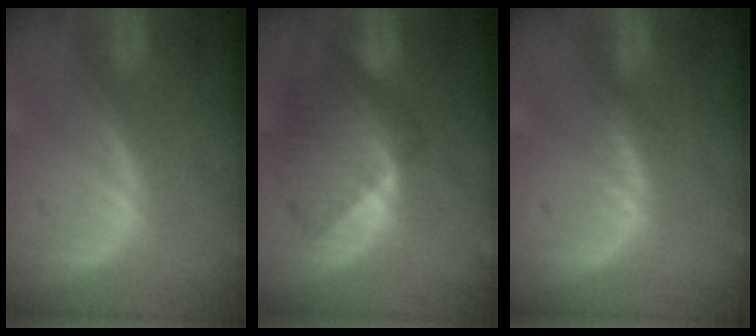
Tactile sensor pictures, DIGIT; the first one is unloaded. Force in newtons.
{"total": 8.6, "press": 8.2, "slide": 2.6}
{"total": 1.4, "press": 1.3, "slide": 0.2}